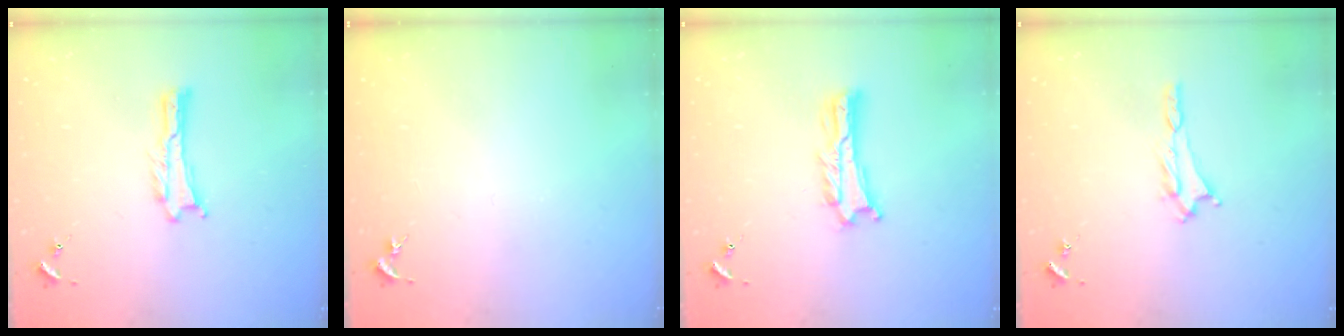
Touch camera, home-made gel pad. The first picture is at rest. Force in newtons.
{"total": 0.0}
{"total": 2.0, "press": 2.0, "slide": 0.3}
{"total": 1.3, "press": 1.3, "slide": 0.2}